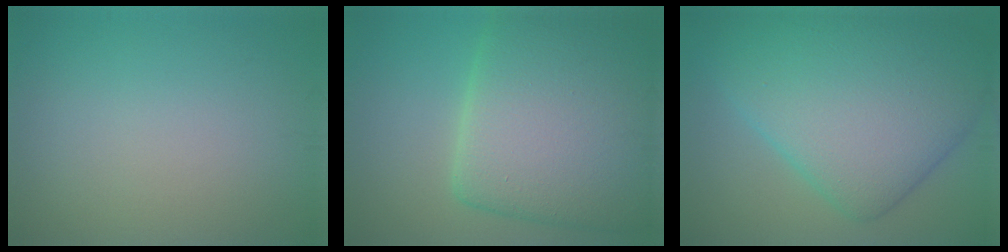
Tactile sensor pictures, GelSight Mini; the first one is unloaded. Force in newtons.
{"total": 12.6, "press": 12.6, "slide": 0.9}
{"total": 12.4, "press": 12.4, "slide": 0.2}